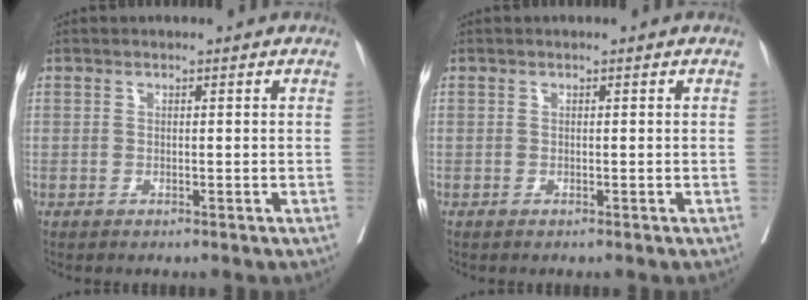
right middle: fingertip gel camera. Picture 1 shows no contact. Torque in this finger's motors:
{"motor_torque": [0.00, 0.01, 0.01, 0.00]}